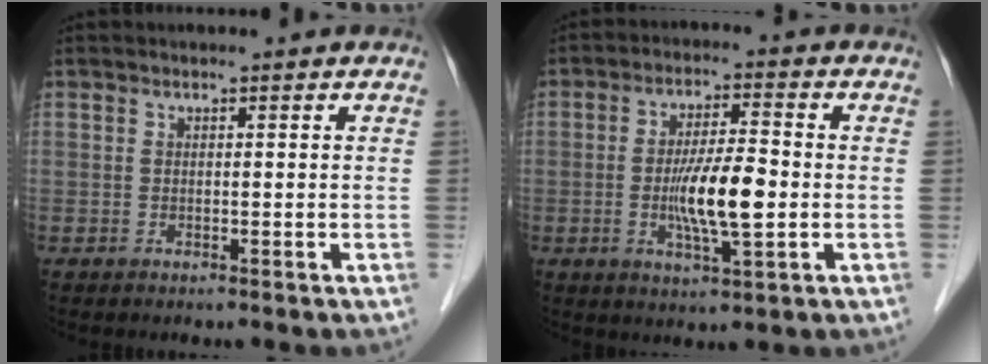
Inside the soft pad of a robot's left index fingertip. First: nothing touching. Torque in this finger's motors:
{"motor_torque": [1.60, 0.54, 0.42, 0.20]}